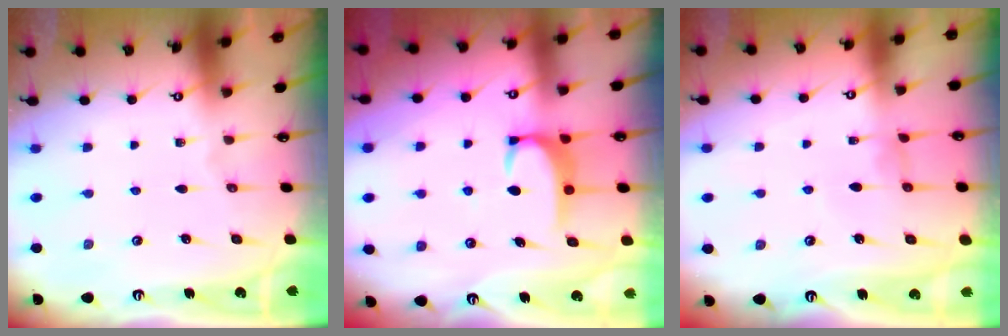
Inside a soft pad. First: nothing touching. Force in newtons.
{"total": 2.7, "press": 2.7, "slide": 0.5}
{"total": 1.1, "press": 0.9, "slide": 0.5}